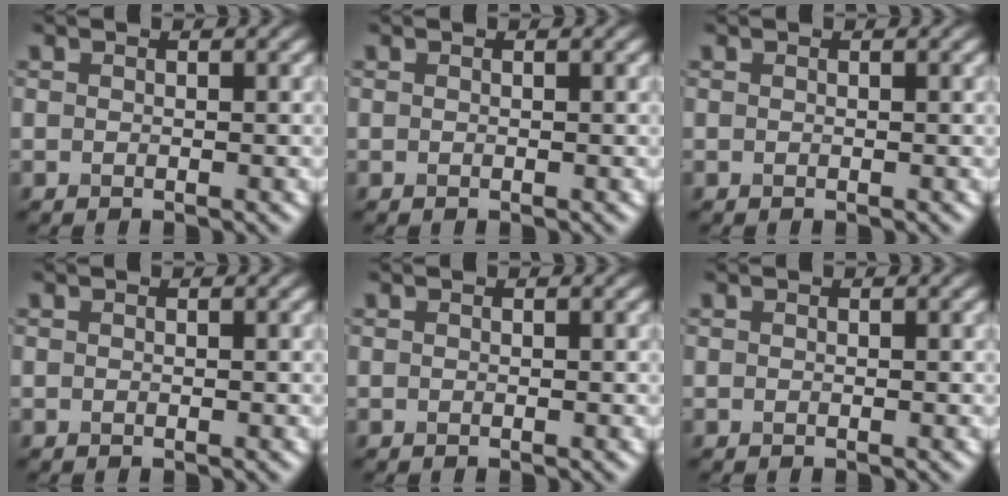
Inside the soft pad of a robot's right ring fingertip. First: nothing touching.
{"total": 0.0}
{"total": 0.0}
{"total": 0.0}
{"total": 0.0}
{"total": 0.0}